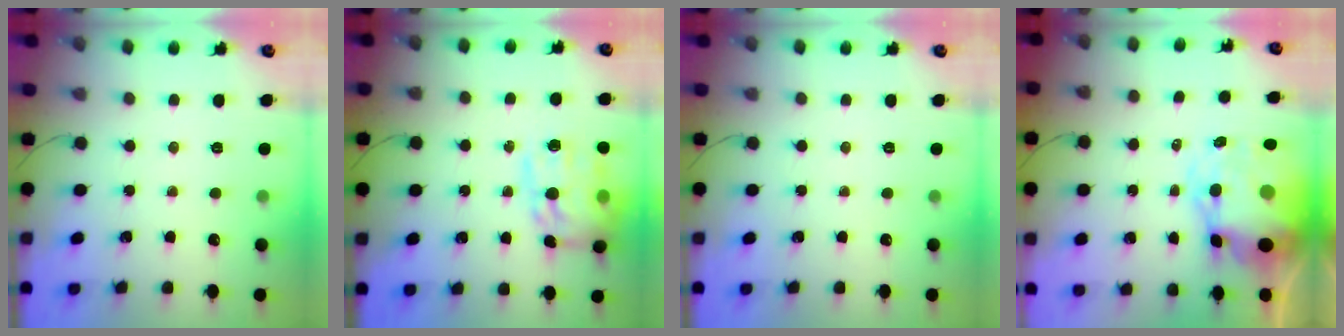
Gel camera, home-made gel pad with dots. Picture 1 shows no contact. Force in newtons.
{"total": 18.1, "press": 17.9, "slide": 2.3}
{"total": 0.0}
{"total": 15.2, "press": 14.7, "slide": 4.0}